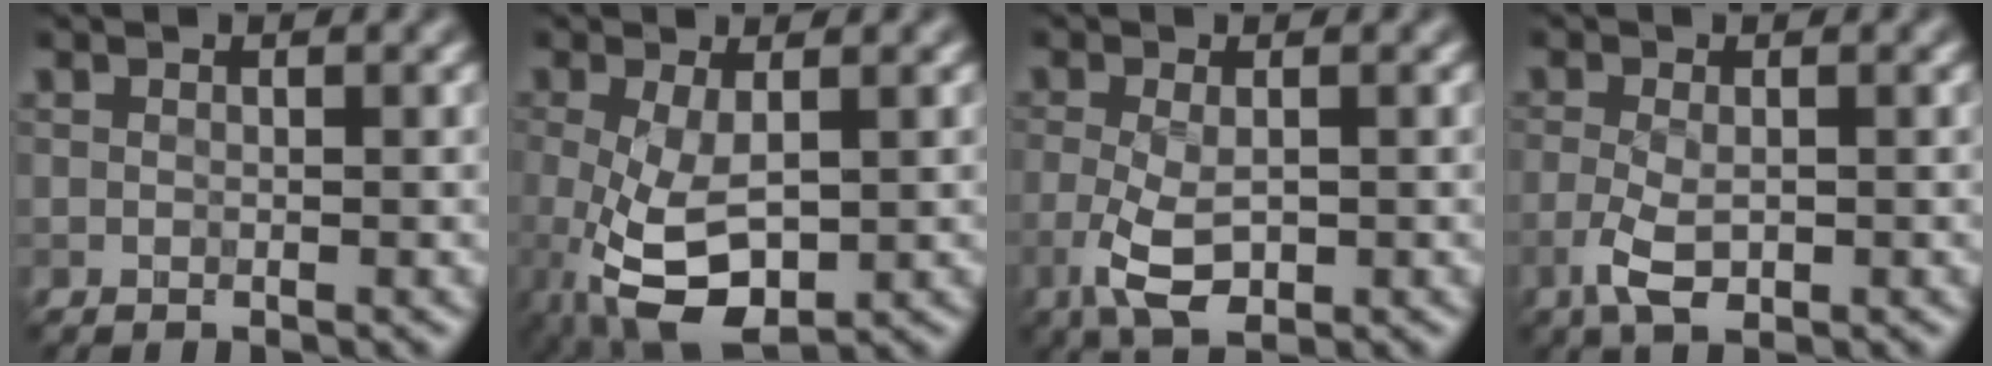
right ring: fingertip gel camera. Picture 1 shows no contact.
{"total": 6.2, "force": [-1.4, 2.7, 5.4], "torque": [-0.127, -0.014, -0.018]}
{"total": 3.6, "force": [-1.3, 1.3, 3.1], "torque": [-0.071, -0.009, -0.021]}
{"total": 2.8, "force": [-1.4, 0.9, 2.2], "torque": [-0.052, -0.008, -0.026]}